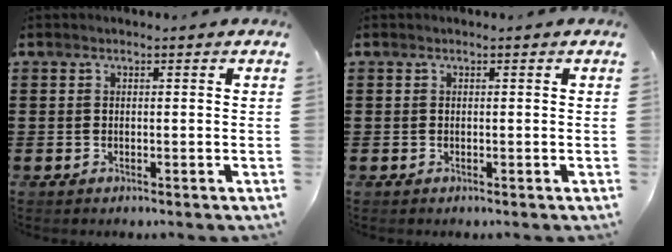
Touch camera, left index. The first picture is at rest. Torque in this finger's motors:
{"motor_torque": [-0.01, -0.01, 0.00, 0.00]}